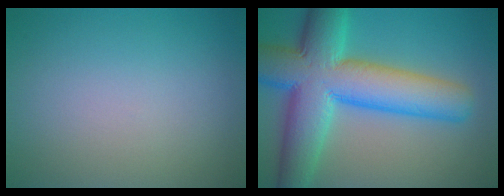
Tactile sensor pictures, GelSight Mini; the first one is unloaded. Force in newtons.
{"total": 12.6, "press": 12.6, "slide": 0.4}